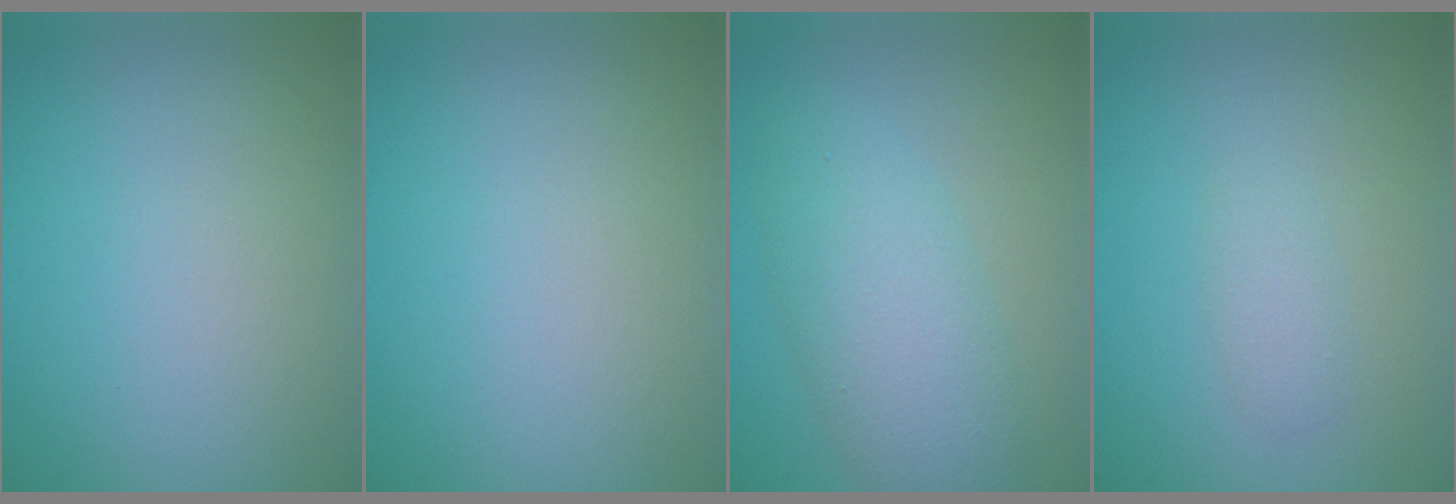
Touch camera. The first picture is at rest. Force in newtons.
{"total": 0.0}
{"total": 5.6, "press": 5.6, "slide": 0.1}
{"total": 1.2, "press": 1.2, "slide": 0.1}